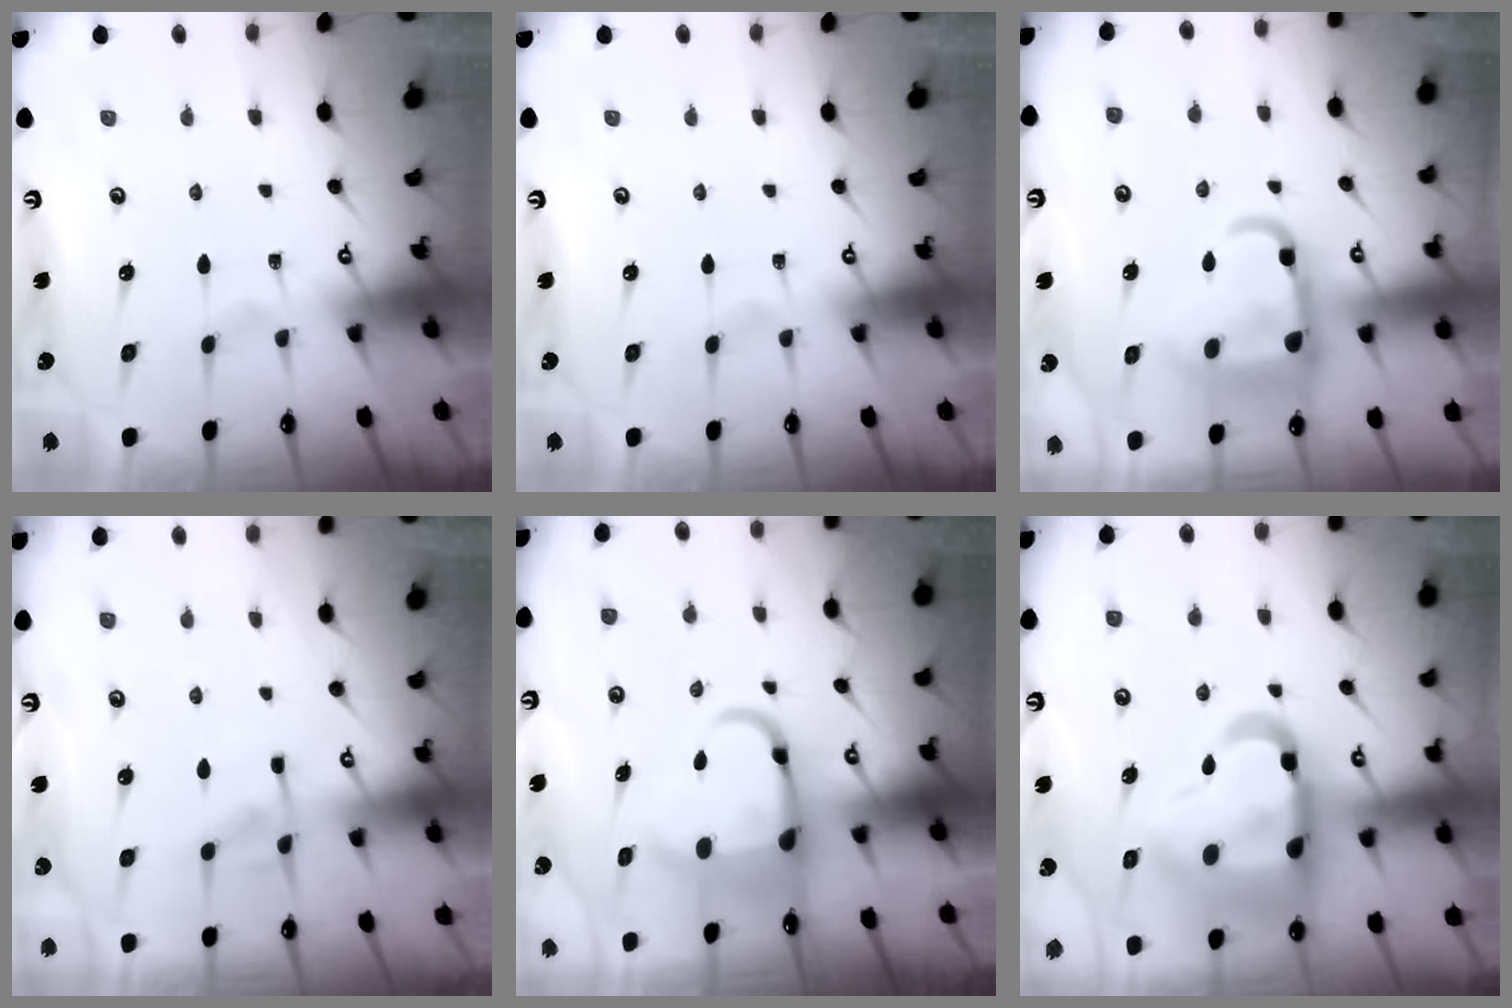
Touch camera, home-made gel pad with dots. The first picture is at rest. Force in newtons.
{"total": 0.0}
{"total": 13.0, "press": 12.9, "slide": 1.6}
{"total": 4.1, "press": 4.1, "slide": 0.7}
{"total": 7.9, "press": 7.7, "slide": 1.8}
{"total": 23.8, "press": 23.7, "slide": 2.6}